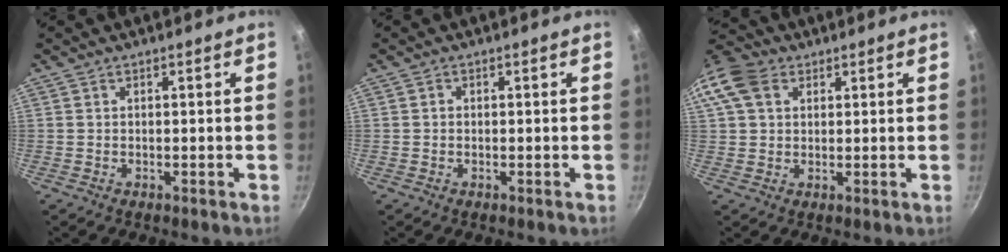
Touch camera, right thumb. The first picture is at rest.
{"total": 0.5, "force": [0.0, 0.5, 0.2], "torque": [-0.002, 0.004, 0.000]}
{"total": 11.5, "force": [4.0, 8.6, 6.5], "torque": [-0.130, 0.016, 0.062]}